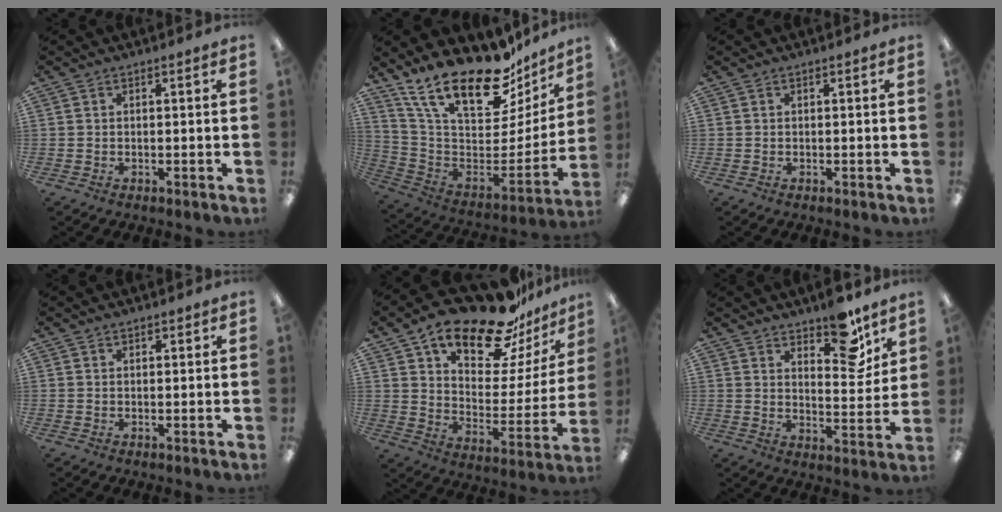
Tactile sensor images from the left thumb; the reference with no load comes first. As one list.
[{"total": 25.3, "force": [18.5, 9.7, 14.3], "torque": [-0.234, -0.132, 0.322]}, {"total": 0.0}, {"total": 0.9, "force": [0.7, 0.4, 0.3], "torque": [-0.006, 0.001, 0.013]}, {"total": 22.6, "force": [17.3, 8.3, 12.0], "torque": [-0.192, -0.114, 0.294]}, {"total": 11.2, "force": [8.6, 4.3, 5.8], "torque": [-0.050, -0.065, 0.144]}]